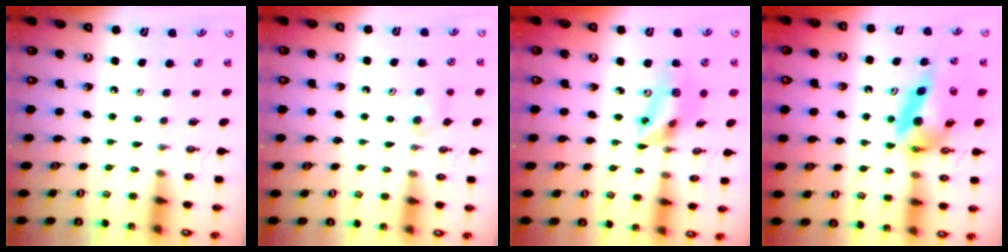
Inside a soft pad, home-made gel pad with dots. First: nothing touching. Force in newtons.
{"total": 5.7, "press": 5.7, "slide": 1.0}
{"total": 12.5, "press": 12.2, "slide": 2.9}
{"total": 14.2, "press": 14.1, "slide": 1.5}